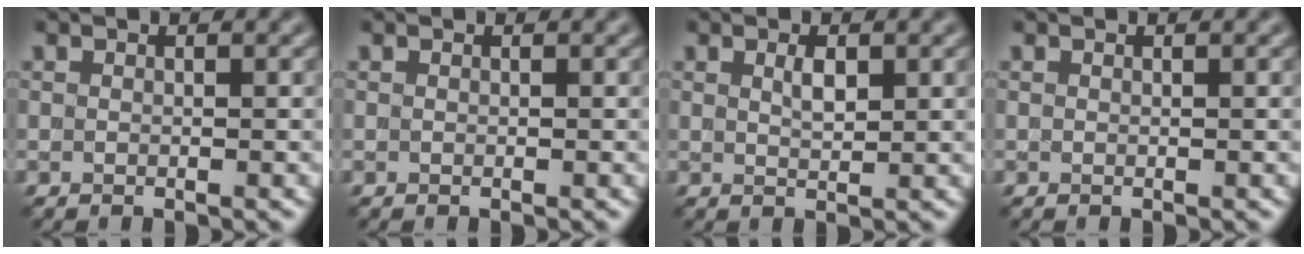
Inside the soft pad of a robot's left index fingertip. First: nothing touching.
{"total": 0.0}
{"total": 1.4, "force": [0.7, 0.5, 1.1], "torque": [-0.023, 0.002, 0.014]}
{"total": 0.0}